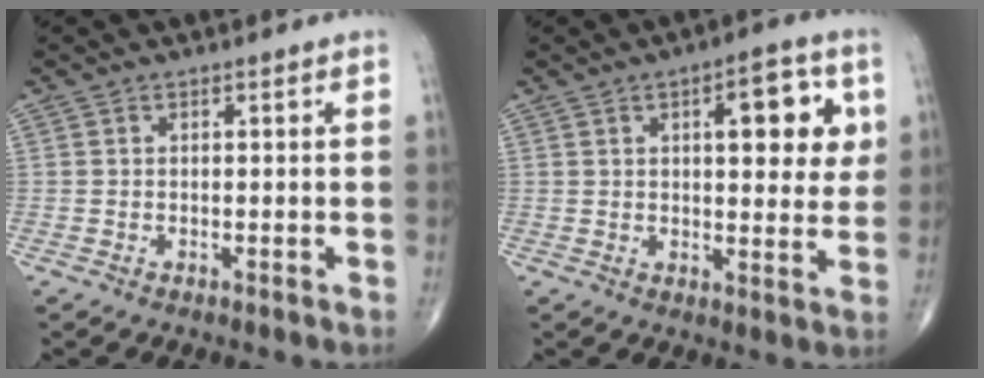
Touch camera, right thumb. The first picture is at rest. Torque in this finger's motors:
{"motor_torque": [1.24, 3.14, 1.23, 0.27, 0.06]}